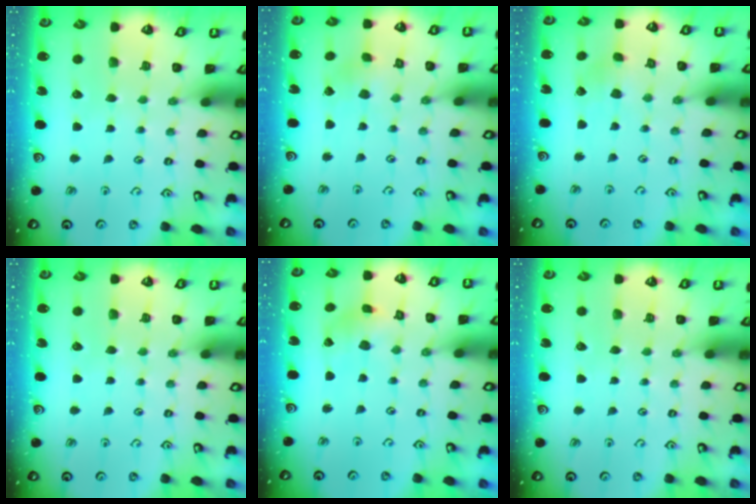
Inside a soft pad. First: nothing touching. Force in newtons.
{"total": 2.8, "press": 2.8, "slide": 0.1}
{"total": 3.1, "press": 3.0, "slide": 0.4}
{"total": 0.0}
{"total": 1.4, "press": 1.4, "slide": 0.2}
{"total": 0.0}